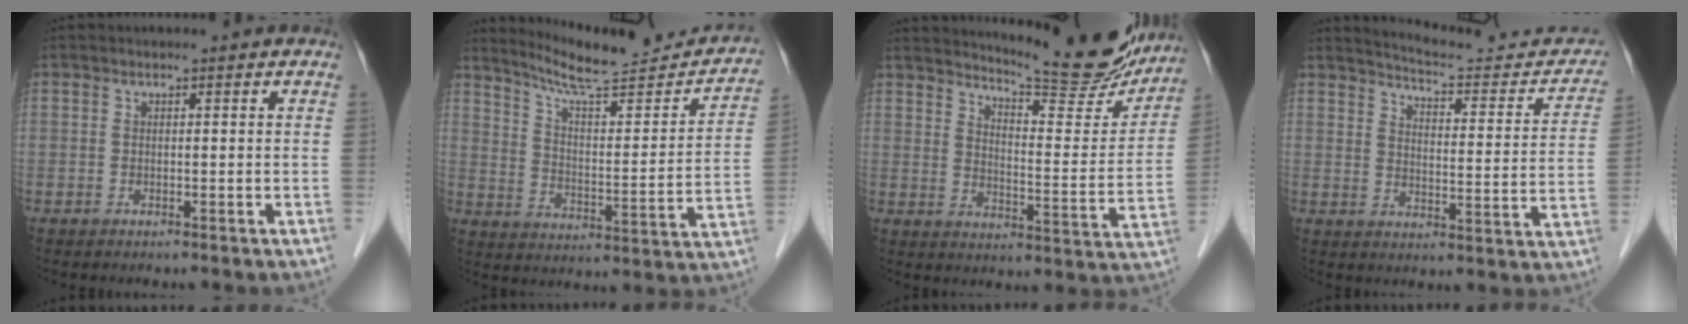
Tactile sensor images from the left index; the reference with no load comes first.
{"total": 18.6, "force": [17.2, 1.5, 6.8], "torque": [-0.100, -0.036, 0.244]}
{"total": 19.3, "force": [17.7, 2.2, 7.3], "torque": [-0.104, -0.055, 0.226]}
{"total": 15.9, "force": [15.1, 2.6, 4.3], "torque": [-0.046, -0.029, 0.183]}